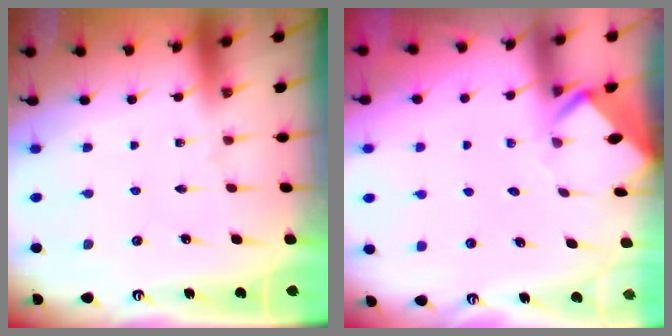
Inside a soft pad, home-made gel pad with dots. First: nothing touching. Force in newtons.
{"total": 3.6, "press": 3.6, "slide": 0.2}